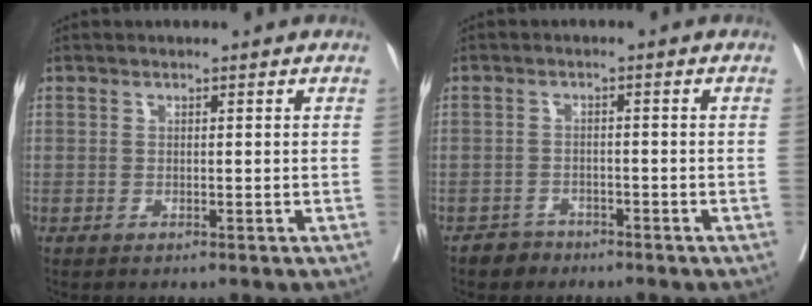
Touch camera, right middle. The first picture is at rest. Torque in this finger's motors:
{"motor_torque": [0.20, -0.18, 0.01, -0.01]}